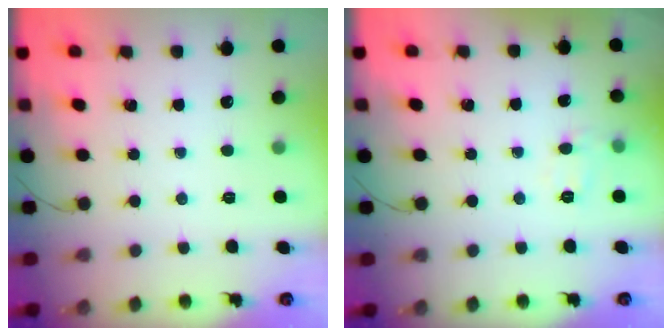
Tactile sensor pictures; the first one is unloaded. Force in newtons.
{"total": 6.4, "press": 6.3, "slide": 1.1}